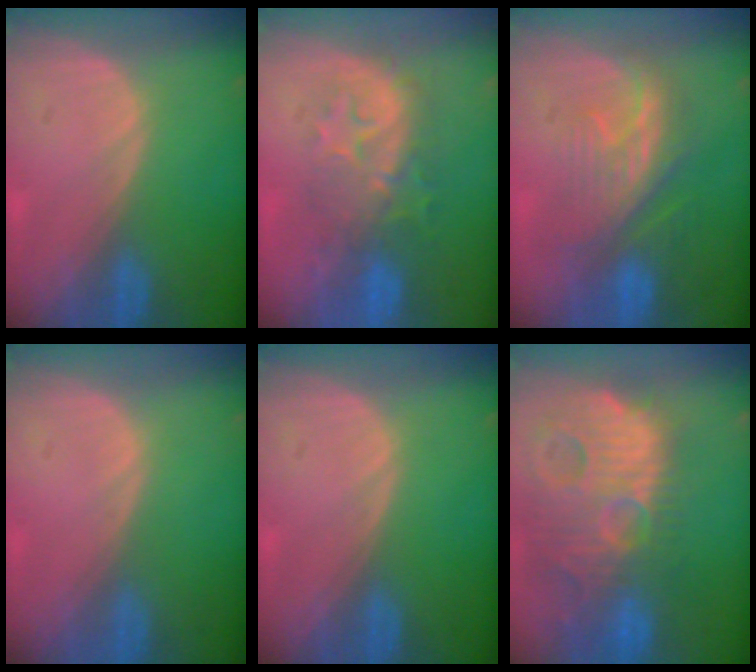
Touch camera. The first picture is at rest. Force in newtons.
{"total": 8.4, "press": 8.2, "slide": 1.4}
{"total": 8.4, "press": 8.1, "slide": 1.9}
{"total": 0.0}
{"total": 0.0}
{"total": 14.8, "press": 12.8, "slide": 7.5}